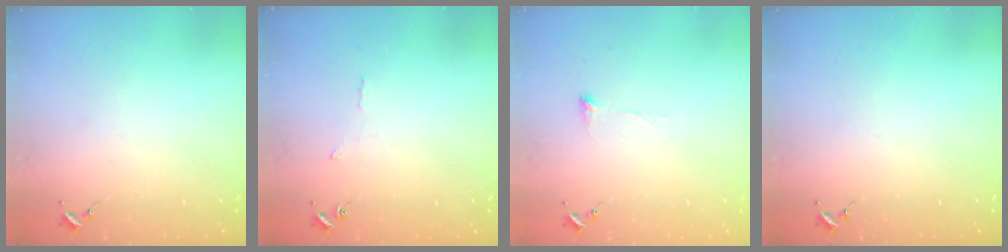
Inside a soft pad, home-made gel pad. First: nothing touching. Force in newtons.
{"total": 2.9, "press": 2.9, "slide": 0.5}
{"total": 5.5, "press": 5.5, "slide": 0.2}
{"total": 0.0}